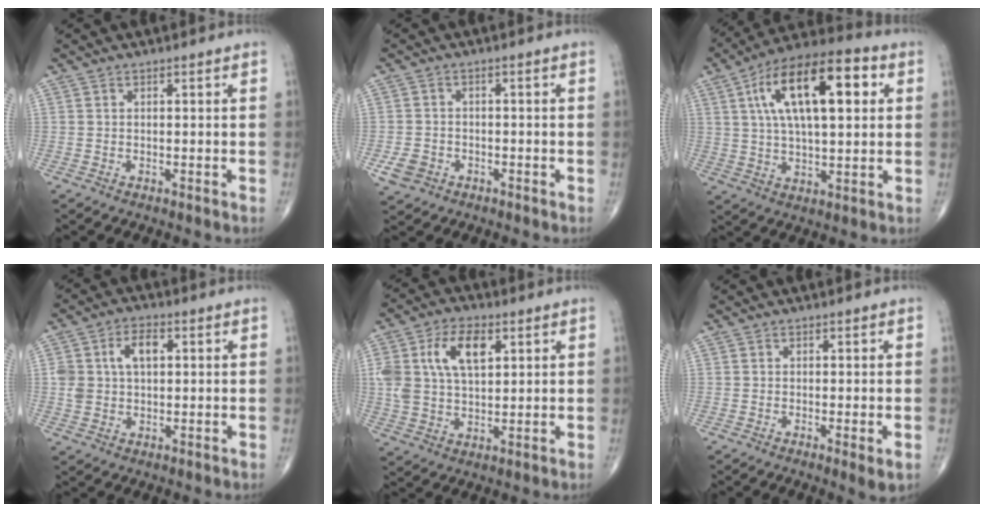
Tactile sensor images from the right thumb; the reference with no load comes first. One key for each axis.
{"total": 4.0, "fx": -1.7, "fy": 3.3, "fz": 1.5, "tx": -0.026, "ty": 0.010, "tz": -0.025}
{"total": 19.7, "fx": 5.7, "fy": 8.2, "fz": 17.0, "tx": -0.273, "ty": 0.012, "tz": 0.084}
{"total": 7.4, "fx": 1.5, "fy": 4.7, "fz": 5.5, "tx": -0.094, "ty": 0.014, "tz": 0.030}
{"total": 11.3, "fx": 3.7, "fy": 6.4, "fz": 8.6, "tx": -0.157, "ty": 0.001, "tz": 0.071}
{"total": 2.5, "fx": -0.7, "fy": 0.3, "fz": 2.4, "tx": -0.040, "ty": -0.010, "tz": -0.012}